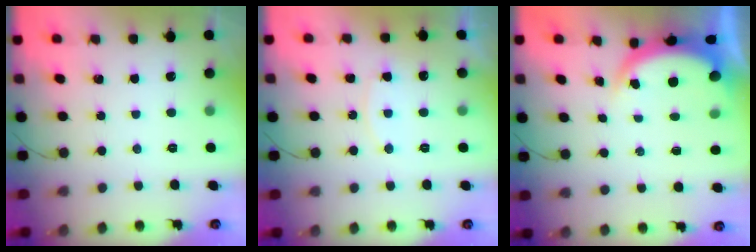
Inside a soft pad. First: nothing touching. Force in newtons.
{"total": 7.5, "press": 7.4, "slide": 0.7}
{"total": 4.5, "press": 4.4, "slide": 0.8}